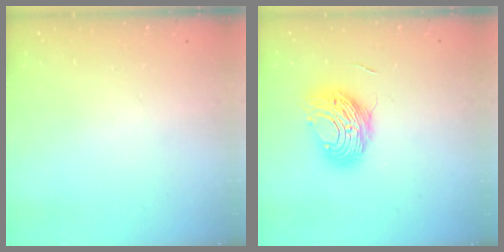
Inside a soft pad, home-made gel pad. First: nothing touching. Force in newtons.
{"total": 10.6, "press": 10.5, "slide": 1.0}